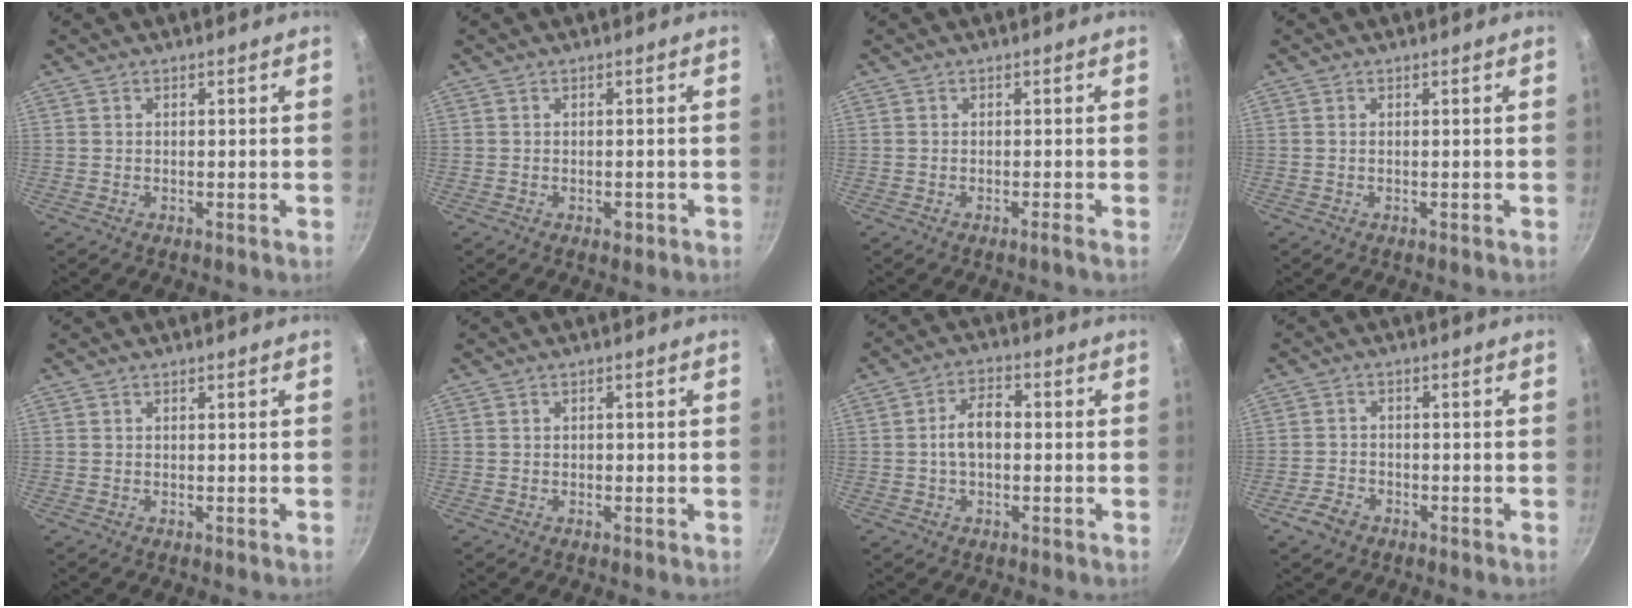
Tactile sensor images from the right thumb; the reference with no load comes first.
{"total": 1.6, "force": [-0.7, 1.0, 1.0], "torque": [-0.011, 0.006, -0.007]}
{"total": 0.7, "force": [-0.4, -0.2, 0.5], "torque": [-0.015, 0.002, -0.009]}
{"total": 0.0}
{"total": 0.0}
{"total": 0.7, "force": [-0.1, 0.5, 0.4], "torque": [-0.004, 0.003, -0.001]}
{"total": 6.2, "force": [-0.3, 3.7, 4.9], "torque": [-0.074, 0.023, -0.011]}
{"total": 4.0, "force": [-2.5, 2.7, 1.6], "torque": [-0.028, 0.025, -0.045]}